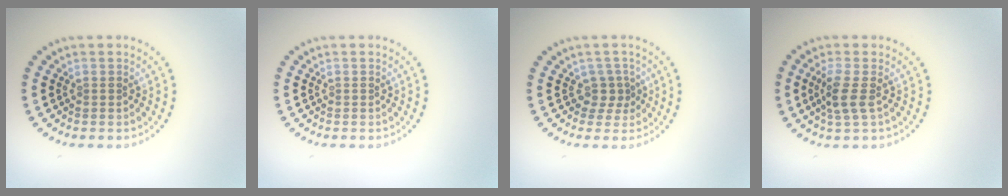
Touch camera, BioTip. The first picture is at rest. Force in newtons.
{"total": 0.0}
{"total": 1.8, "press": 1.3, "slide": 1.3}
{"total": 2.4, "press": 2.1, "slide": 1.3}